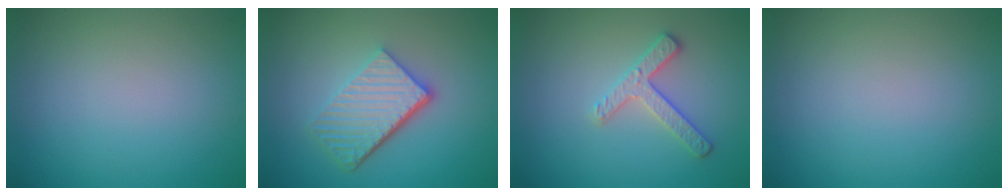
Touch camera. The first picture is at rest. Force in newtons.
{"total": 5.5, "press": 3.9, "slide": 3.9}
{"total": 2.5, "press": 2.4, "slide": 0.8}
{"total": 0.0}